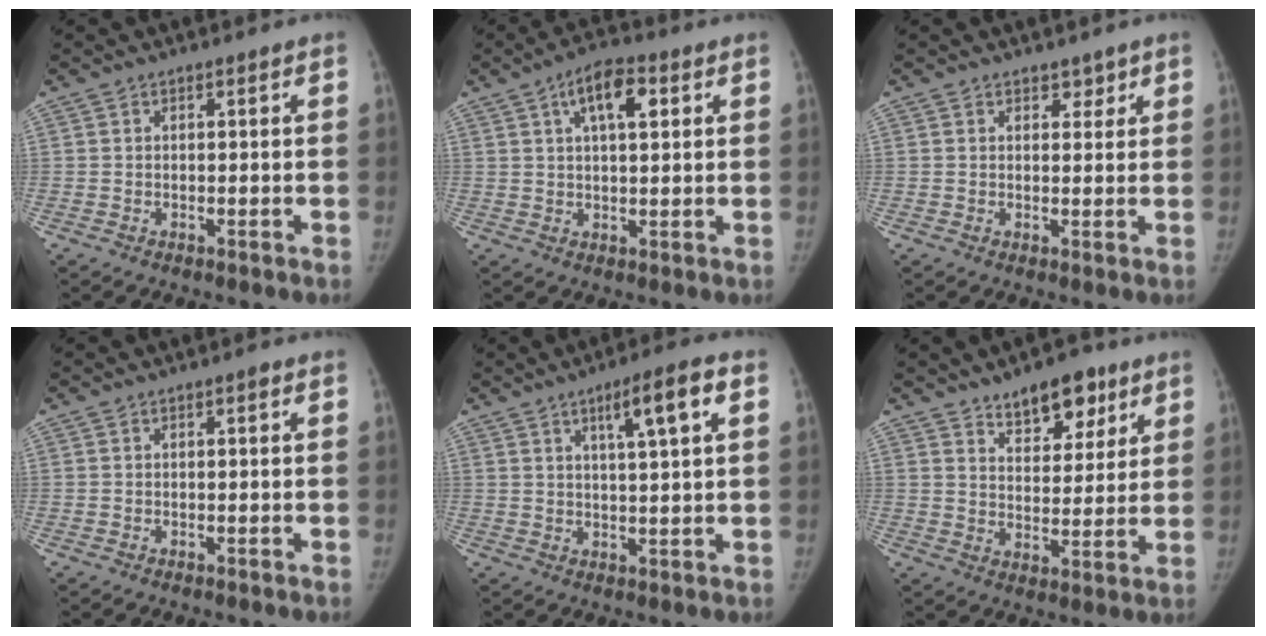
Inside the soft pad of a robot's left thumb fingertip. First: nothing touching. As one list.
[{"total": 8.0, "force": [3.2, 3.5, 6.5], "torque": [-0.093, 0.002, 0.050]}, {"total": 2.2, "force": [1.6, 1.4, 0.5], "torque": [0.016, -0.008, 0.017]}, {"total": 0.5, "force": [0.1, 0.2, 0.5], "torque": [-0.006, 0.001, 0.000]}, {"total": 7.6, "force": [3.3, 0.9, 6.8], "torque": [-0.106, -0.005, 0.051]}, {"total": 10.6, "force": [7.0, 5.4, 5.8], "torque": [-0.048, -0.040, 0.109]}]